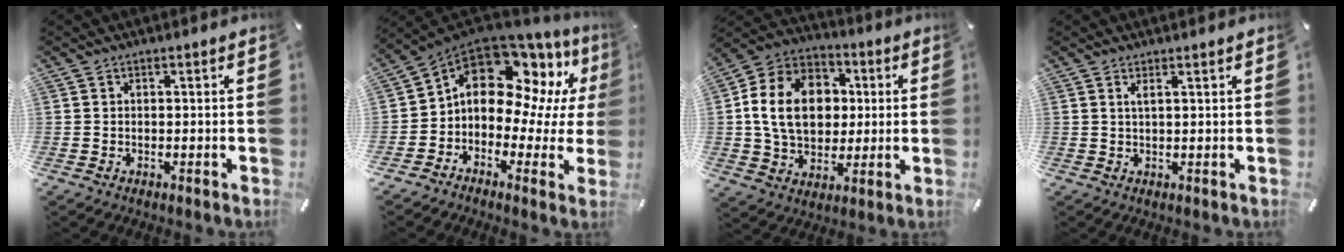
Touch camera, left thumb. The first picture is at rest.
{"total": 13.7, "force": [6.8, 8.7, 8.1], "torque": [-0.146, -0.054, 0.117]}
{"total": 16.7, "force": [1.3, 13.3, 10.0], "torque": [-0.218, 0.015, 0.022]}
{"total": 1.7, "force": [1.0, 0.0, 1.4], "torque": [-0.029, -0.001, 0.017]}